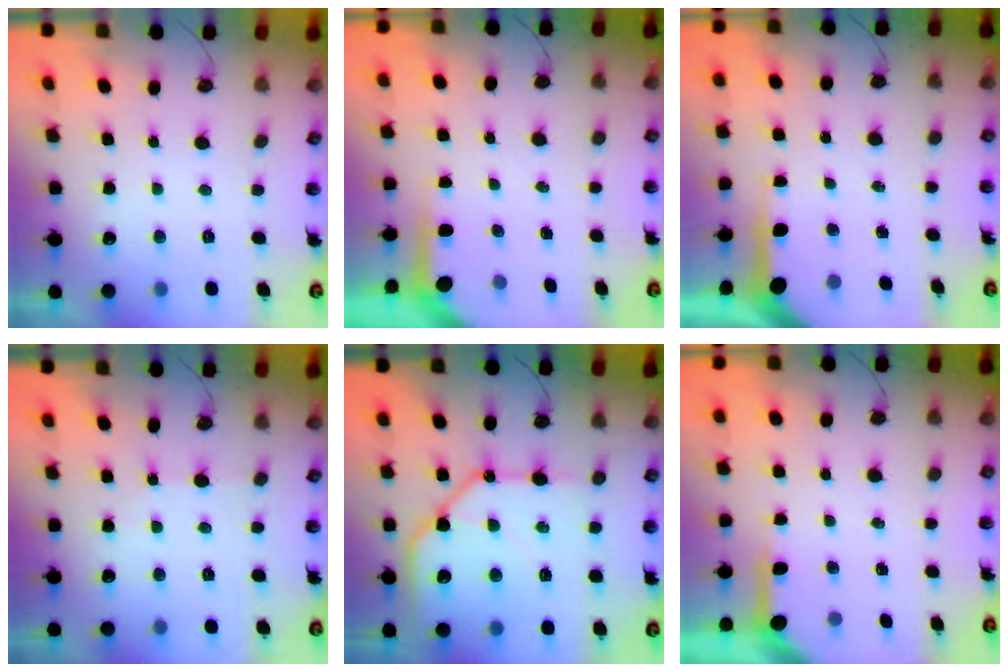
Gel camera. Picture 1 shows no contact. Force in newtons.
{"total": 3.6, "press": 3.6, "slide": 0.4}
{"total": 5.9, "press": 5.8, "slide": 0.6}
{"total": 2.6, "press": 2.6, "slide": 0.5}
{"total": 15.6, "press": 15.4, "slide": 1.8}
{"total": 3.9, "press": 3.9, "slide": 0.5}